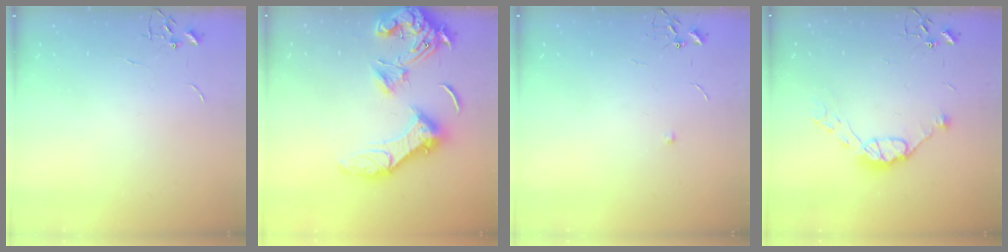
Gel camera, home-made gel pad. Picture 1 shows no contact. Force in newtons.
{"total": 20.0, "press": 19.8, "slide": 2.9}
{"total": 3.8, "press": 3.8, "slide": 0.6}
{"total": 10.5, "press": 10.5, "slide": 0.7}